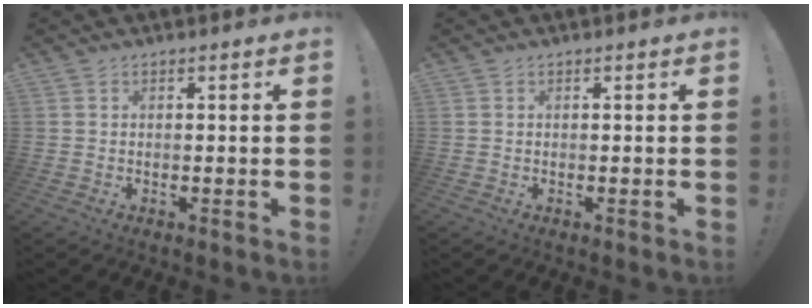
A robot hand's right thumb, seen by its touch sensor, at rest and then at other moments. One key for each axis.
{"total": 0.0}